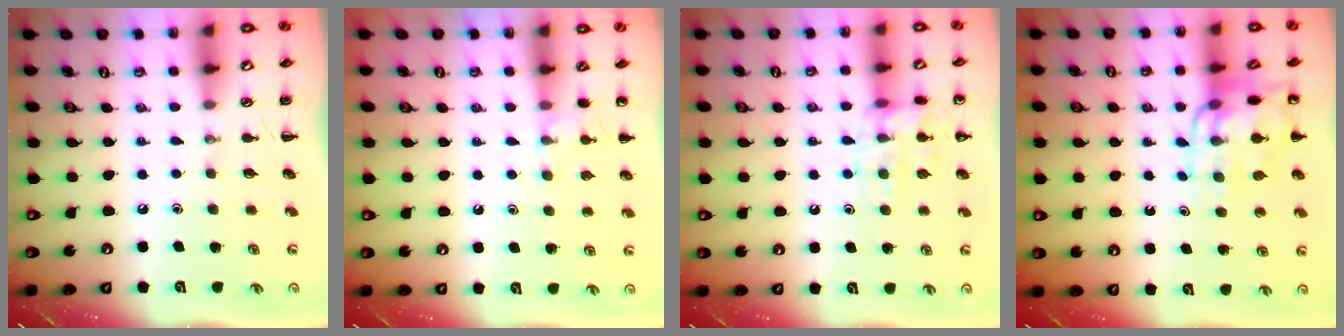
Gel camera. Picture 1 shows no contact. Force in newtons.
{"total": 6.8, "press": 6.5, "slide": 2.0}
{"total": 12.2, "press": 12.2, "slide": 0.7}
{"total": 11.3, "press": 11.2, "slide": 1.8}